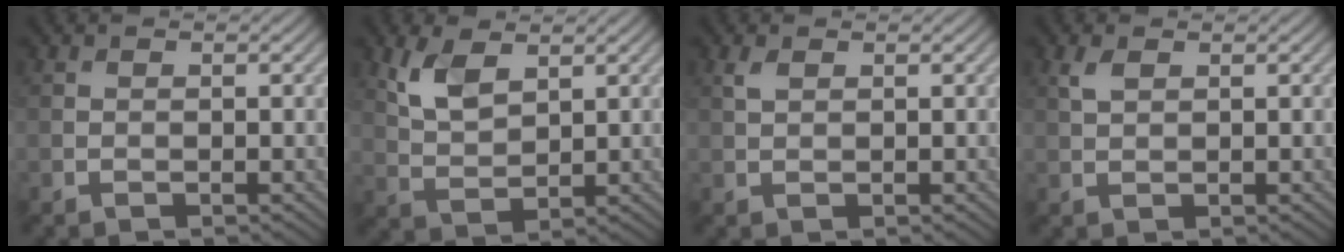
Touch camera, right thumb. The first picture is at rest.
{"total": 5.1, "force": [2.7, 2.5, 3.5], "torque": [-0.086, -0.002, 0.058]}
{"total": 1.3, "force": [0.7, 0.6, 0.9], "torque": [-0.027, 0.003, 0.016]}
{"total": 1.8, "force": [0.9, 0.9, 1.3], "torque": [-0.034, 0.004, 0.020]}